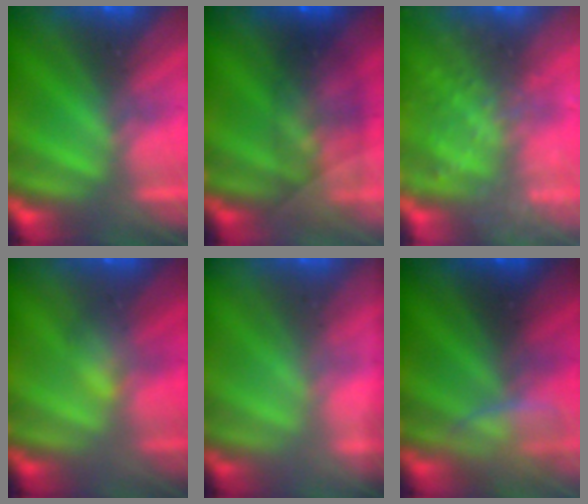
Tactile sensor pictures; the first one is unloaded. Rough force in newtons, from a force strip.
{"total": 5.8}
{"total": 6.1}
{"total": 2.7}
{"total": 1.7}
{"total": 2.4}